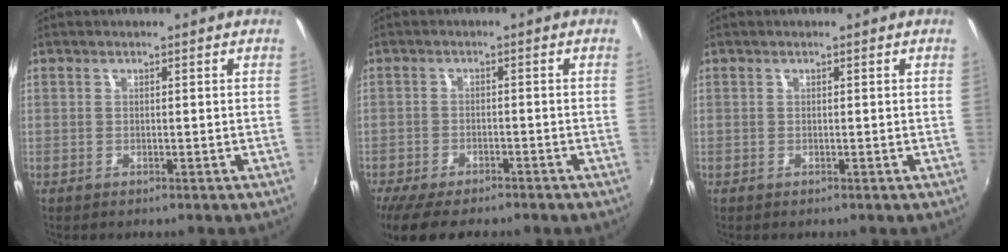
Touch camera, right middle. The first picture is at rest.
{"total": 9.2, "force": [-7.6, 2.2, 4.7], "torque": [-0.109, -0.034, -0.127]}
{"total": 0.0}